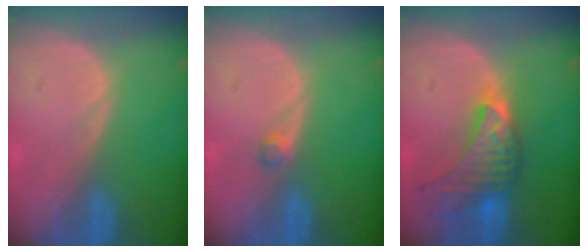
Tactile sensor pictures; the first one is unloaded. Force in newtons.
{"total": 1.5, "press": 1.2, "slide": 0.8}
{"total": 8.0, "press": 7.9, "slide": 1.4}